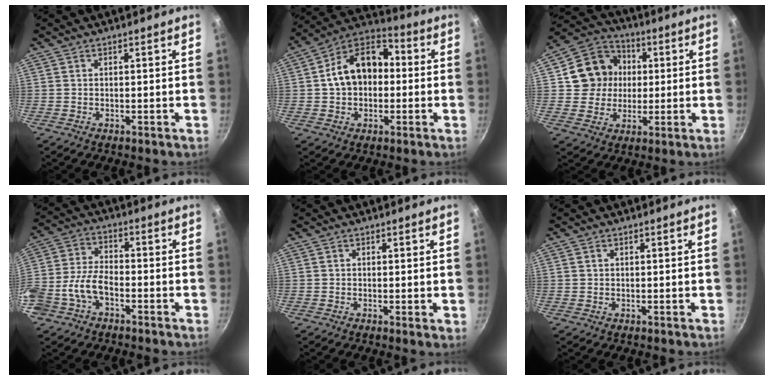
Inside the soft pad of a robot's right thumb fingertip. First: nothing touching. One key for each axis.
{"total": 14.9, "fx": 0.6, "fy": 10.7, "fz": 10.4, "tx": -0.137, "ty": 0.041, "tz": -0.010}
{"total": 12.2, "fx": 1.8, "fy": 11.2, "fz": 4.6, "tx": -0.050, "ty": 0.020, "tz": 0.023}
{"total": 9.4, "fx": -3.9, "fy": 5.6, "fz": 6.5, "tx": -0.134, "ty": 0.037, "tz": -0.087}
{"total": 0.9, "fx": 0.1, "fy": 0.0, "fz": 0.9, "tx": -0.013, "ty": -0.005, "tz": -0.001}
{"total": 0.5, "fx": 0.2, "fy": 0.4, "fz": 0.2, "tx": -0.003, "ty": 0.002, "tz": 0.004}